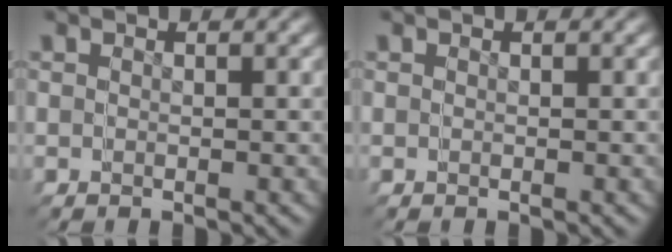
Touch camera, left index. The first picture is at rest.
{"total": 0.0}